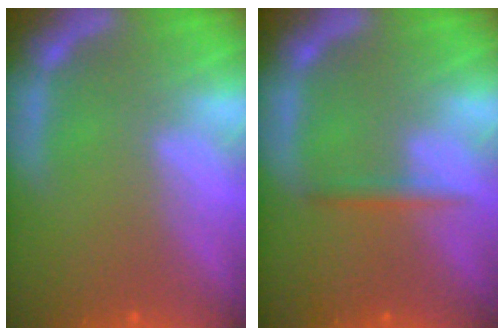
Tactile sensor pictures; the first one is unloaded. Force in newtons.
{"total": 1.4}